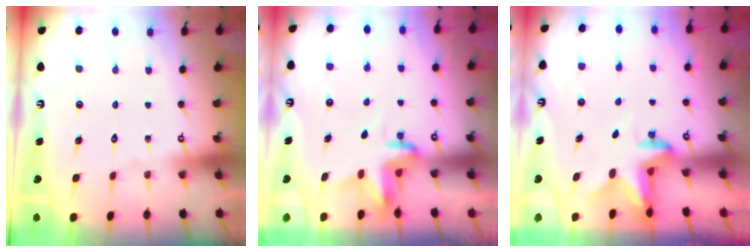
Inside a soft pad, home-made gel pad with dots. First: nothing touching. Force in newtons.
{"total": 3.6, "press": 3.6, "slide": 0.2}
{"total": 2.8, "press": 2.8, "slide": 0.6}